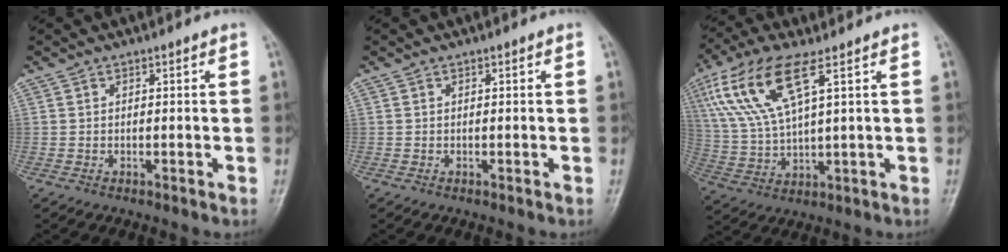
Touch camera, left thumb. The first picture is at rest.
{"total": 0.0}
{"total": 13.7, "force": [6.1, 4.3, 11.5], "torque": [-0.262, -0.007, 0.124]}